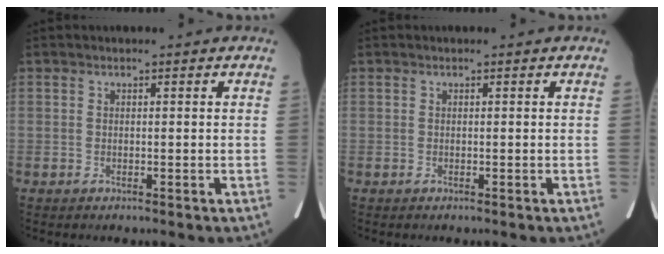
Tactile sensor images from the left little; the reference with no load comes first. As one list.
[{"total": 0.0}]